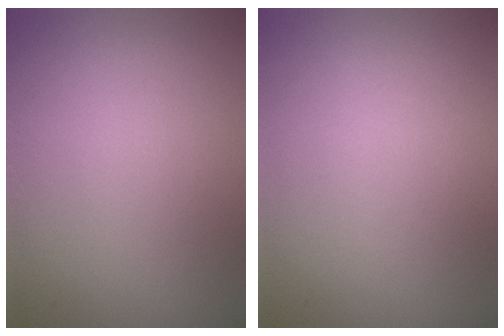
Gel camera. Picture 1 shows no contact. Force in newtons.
{"total": 0.0}